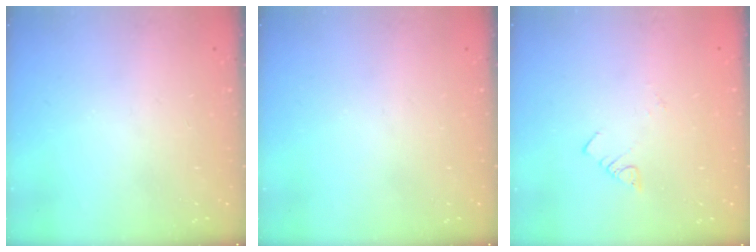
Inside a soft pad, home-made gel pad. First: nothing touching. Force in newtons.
{"total": 0.0}
{"total": 1.8, "press": 1.8, "slide": 0.2}